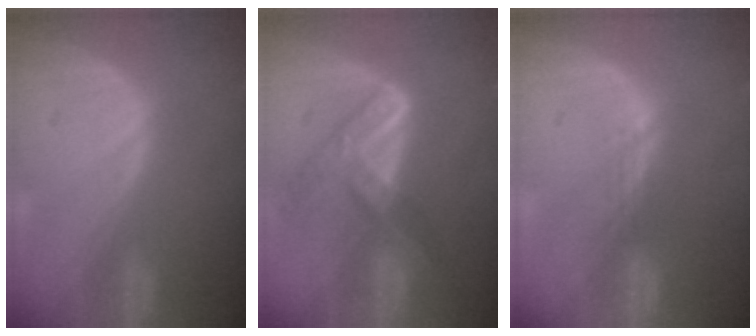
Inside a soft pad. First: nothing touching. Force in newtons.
{"total": 7.3, "press": 6.1, "slide": 4.0}
{"total": 1.5, "press": 1.0, "slide": 1.0}